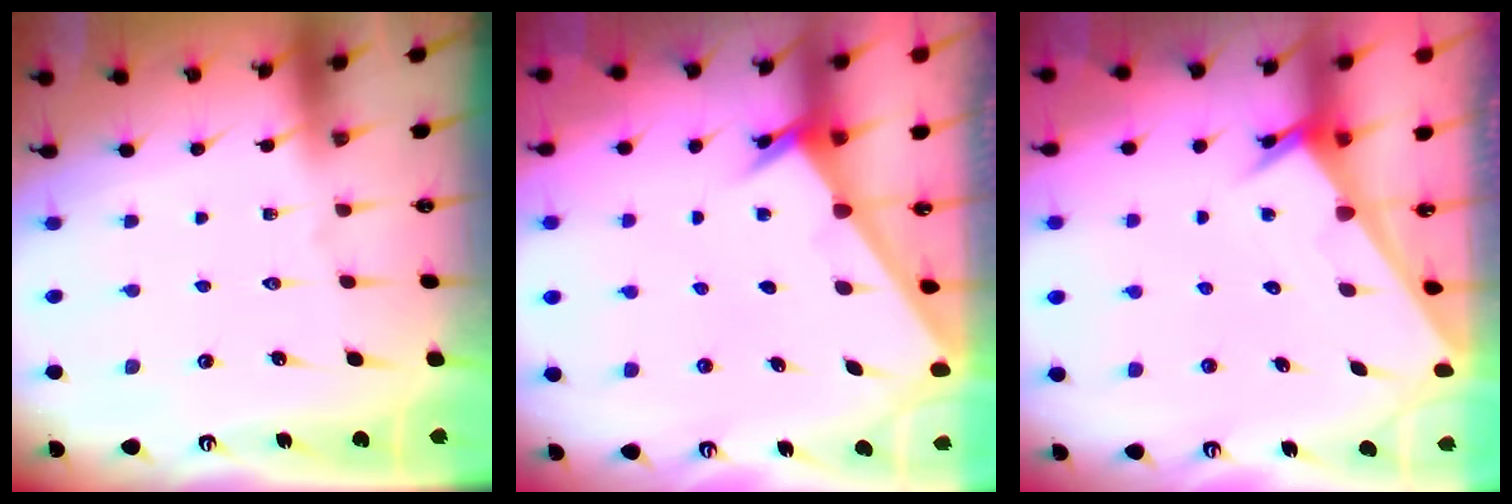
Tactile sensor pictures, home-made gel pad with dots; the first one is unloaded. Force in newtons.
{"total": 2.3, "press": 2.3, "slide": 0.2}
{"total": 2.5, "press": 2.5, "slide": 0.1}